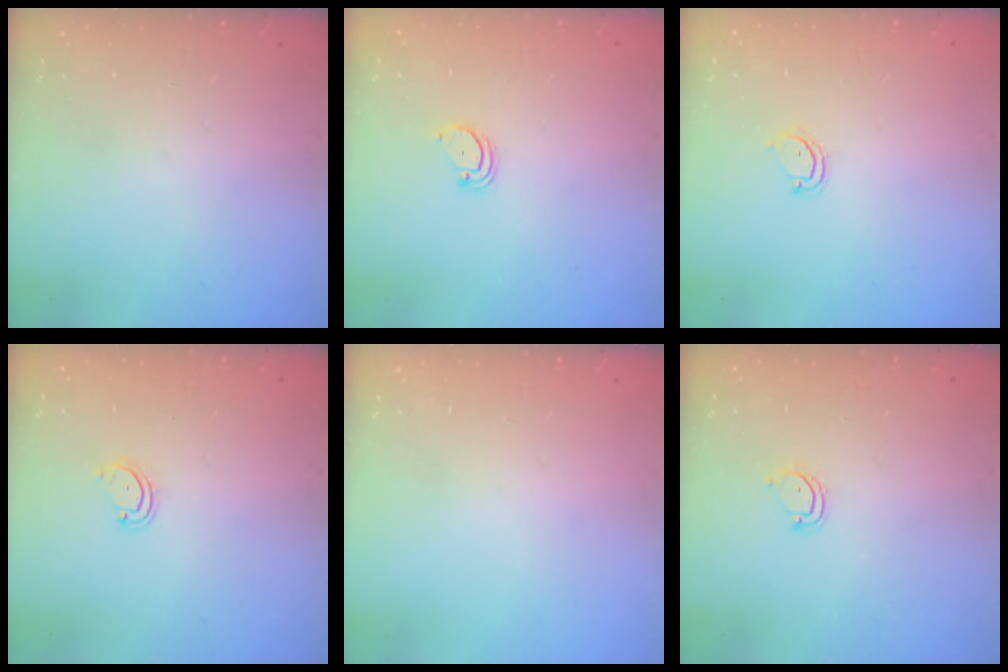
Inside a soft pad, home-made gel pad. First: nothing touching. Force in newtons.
{"total": 2.1, "press": 2.1, "slide": 0.2}
{"total": 3.6, "press": 3.6, "slide": 0.2}
{"total": 3.0, "press": 3.0, "slide": 0.2}
{"total": 0.0}
{"total": 3.9, "press": 3.9, "slide": 0.2}